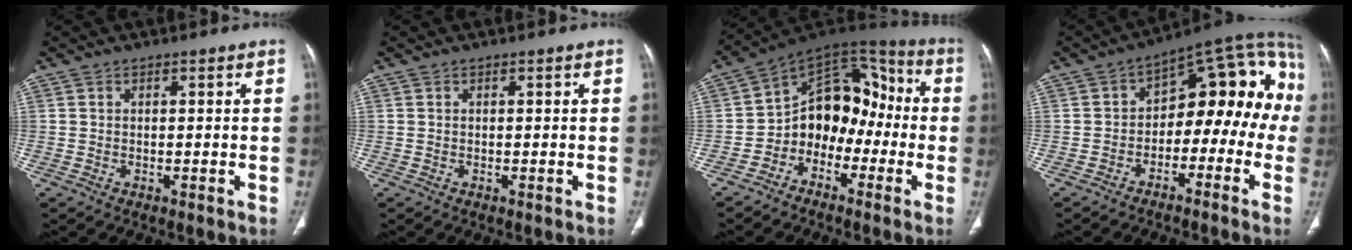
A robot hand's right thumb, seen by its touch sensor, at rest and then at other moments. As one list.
[{"total": 0.0}, {"total": 13.6, "force": [-3.6, 10.4, 8.0], "torque": [-0.068, 0.083, -0.075]}, {"total": 17.7, "force": [-3.0, 10.3, 14.1], "torque": [-0.145, 0.082, -0.047]}]